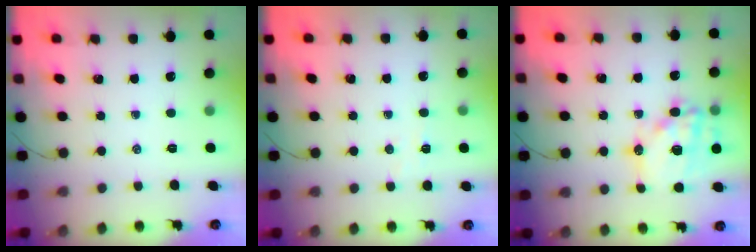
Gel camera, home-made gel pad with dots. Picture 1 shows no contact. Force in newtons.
{"total": 3.2, "press": 3.0, "slide": 1.1}
{"total": 16.6, "press": 16.2, "slide": 3.7}